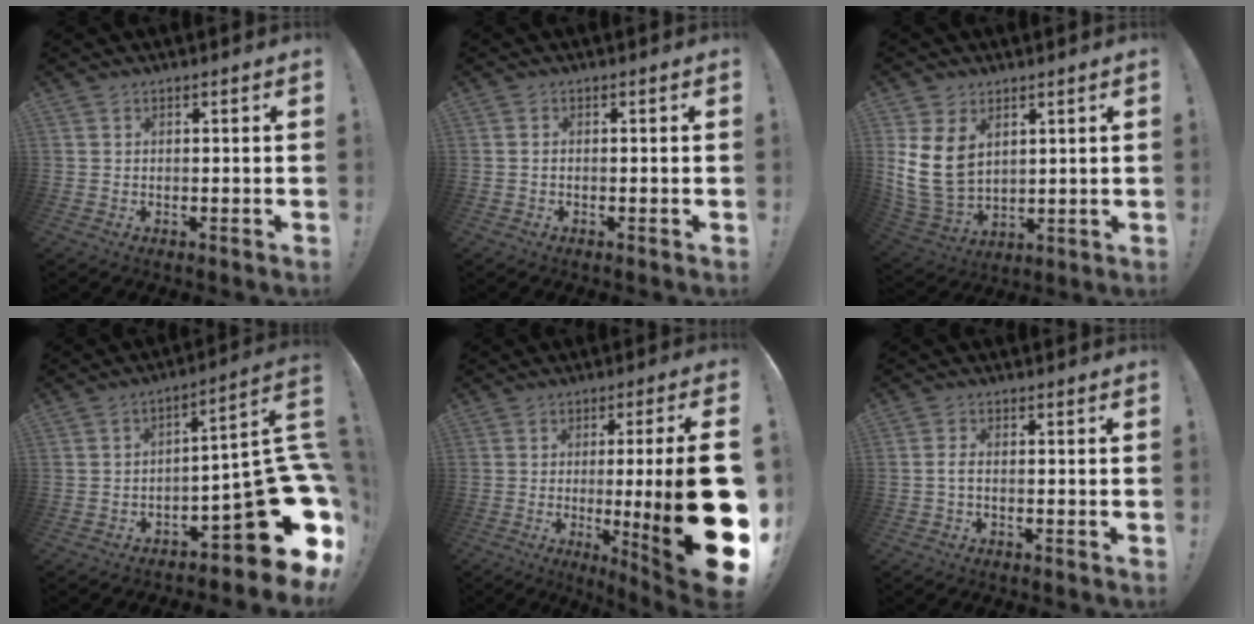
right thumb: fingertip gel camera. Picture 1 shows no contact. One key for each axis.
{"total": 0.6, "fx": -0.4, "fy": 0.2, "fz": 0.4, "tx": -0.009, "ty": 0.002, "tz": -0.007}
{"total": 12.1, "fx": 3.4, "fy": 8.7, "fz": 7.7, "tx": -0.166, "ty": -0.021, "tz": 0.072}
{"total": 19.1, "fx": -6.5, "fy": 6.2, "fz": 16.8, "tx": -0.216, "ty": 0.020, "tz": -0.099}
{"total": 23.6, "fx": -2.4, "fy": 1.6, "fz": 23.4, "tx": -0.331, "ty": -0.025, "tz": -0.020}
{"total": 2.2, "fx": -0.7, "fy": 0.5, "fz": 2.0, "tx": -0.043, "ty": 0.002, "tz": -0.015}